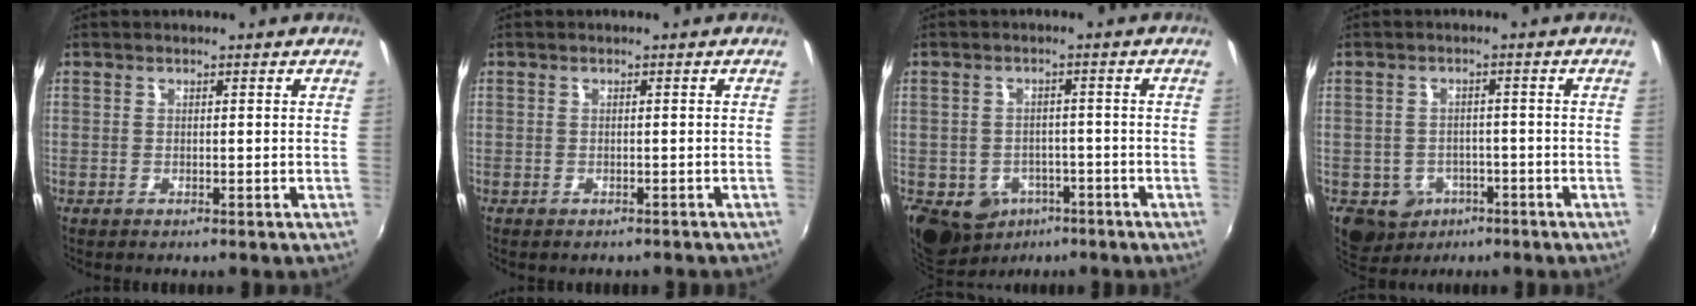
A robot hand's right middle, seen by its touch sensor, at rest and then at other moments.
{"total": 1.4, "force": [-1.2, 0.5, 0.5], "torque": [-0.012, -0.005, -0.014]}
{"total": 14.3, "force": [-7.3, 10.8, 5.8], "torque": [-0.169, -0.009, -0.097]}
{"total": 7.3, "force": [-3.5, 6.0, 2.0], "torque": [-0.055, 0.003, -0.039]}